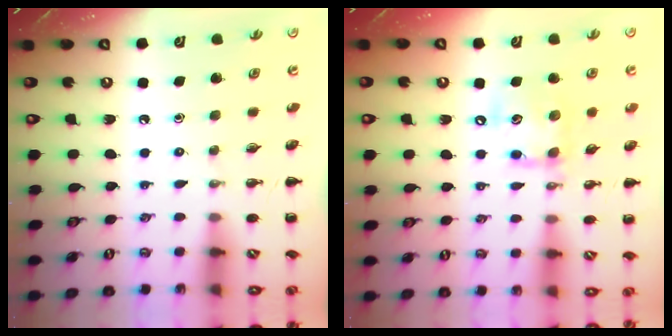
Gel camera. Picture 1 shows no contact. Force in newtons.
{"total": 12.5, "press": 12.3, "slide": 2.2}